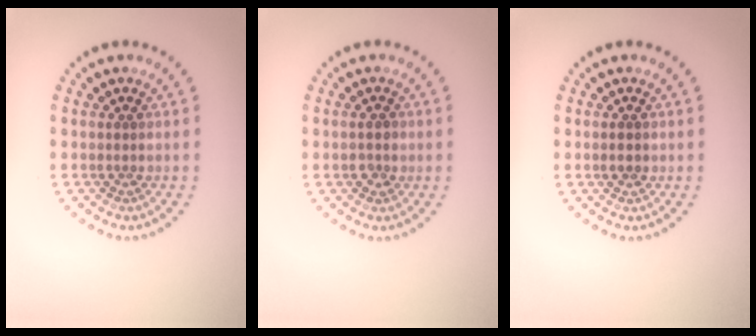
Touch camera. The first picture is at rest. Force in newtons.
{"total": 1.4, "press": 1.4, "slide": 0.2}
{"total": 1.2, "press": 1.2, "slide": 0.1}